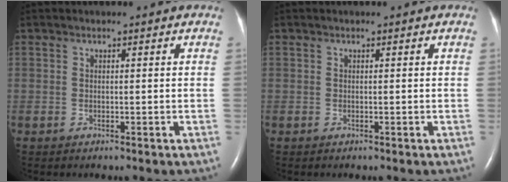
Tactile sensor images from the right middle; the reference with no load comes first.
{"total": 0.0}